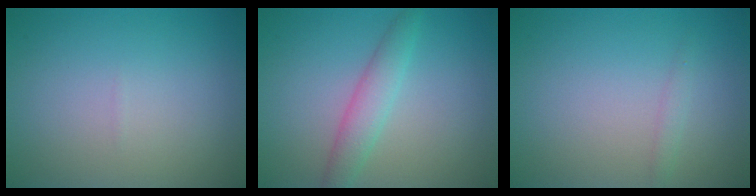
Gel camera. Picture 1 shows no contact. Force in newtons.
{"total": 2.7, "press": 2.7, "slide": 0.1}
{"total": 0.8, "press": 0.8, "slide": 0.0}